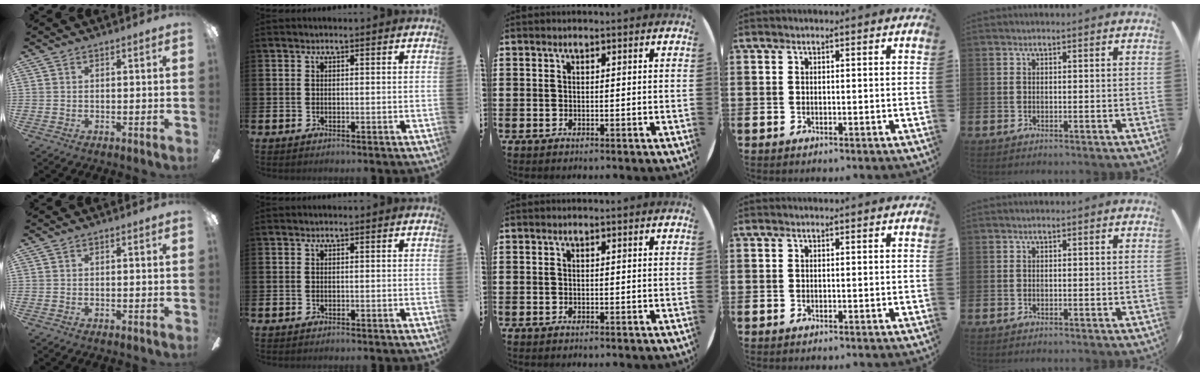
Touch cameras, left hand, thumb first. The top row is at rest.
{}